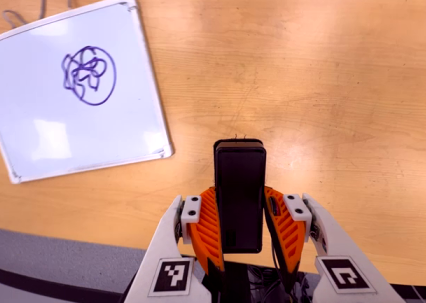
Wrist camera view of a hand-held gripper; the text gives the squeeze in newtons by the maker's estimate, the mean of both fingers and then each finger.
{"total": 4.6, "left": 3.2, "right": 6.0}